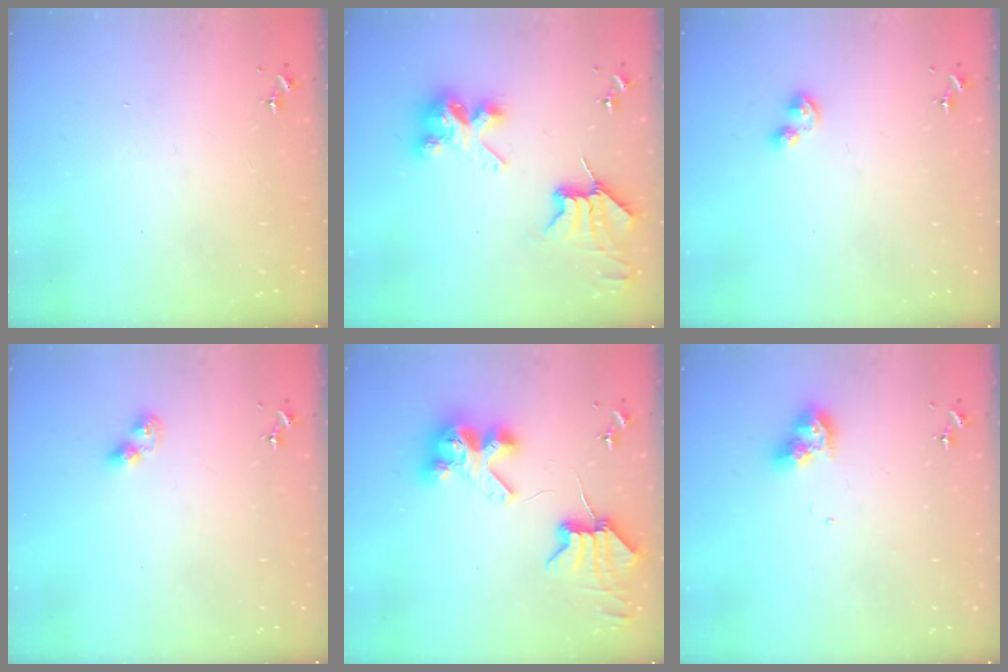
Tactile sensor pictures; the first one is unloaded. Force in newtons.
{"total": 10.1, "press": 10.1, "slide": 0.4}
{"total": 4.4, "press": 4.3, "slide": 0.5}
{"total": 5.3, "press": 5.3, "slide": 0.4}
{"total": 9.3, "press": 9.2, "slide": 1.4}
{"total": 8.7, "press": 8.7, "slide": 0.2}